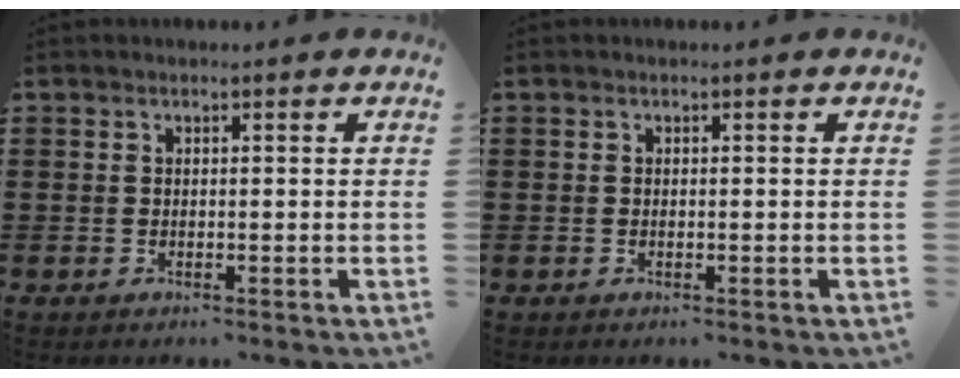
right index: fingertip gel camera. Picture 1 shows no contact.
{"total": 0.0}